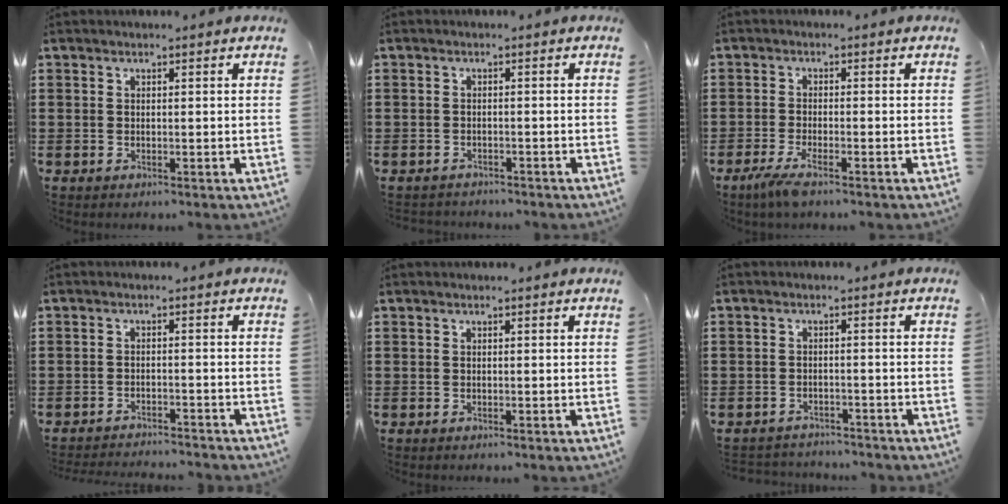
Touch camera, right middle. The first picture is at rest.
{"total": 1.4, "force": [-1.3, 0.3, -0.2], "torque": [0.000, 0.002, -0.032]}
{"total": 3.1, "force": [-2.1, 0.0, 2.2], "torque": [-0.058, -0.013, -0.044]}
{"total": 2.4, "force": [-2.4, 0.0, 0.1], "torque": [-0.006, 0.000, -0.052]}
{"total": 0.0}
{"total": 2.3, "force": [-2.3, 0.5, -0.4], "torque": [0.000, 0.001, -0.053]}